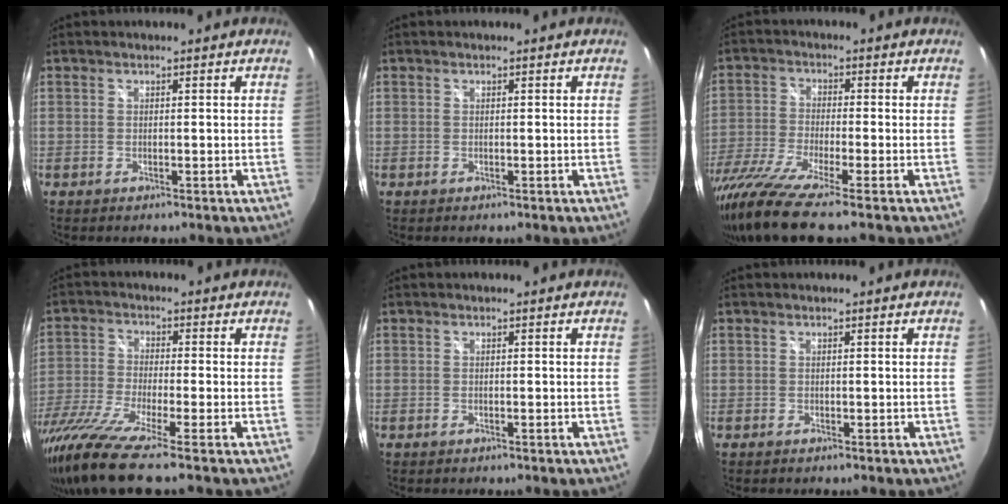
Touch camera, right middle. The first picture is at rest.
{"total": 0.0}
{"total": 11.6, "force": [-9.3, -0.4, 6.9], "torque": [-0.157, -0.038, -0.180]}
{"total": 12.8, "force": [-10.0, -0.4, 8.0], "torque": [-0.179, -0.043, -0.193]}
{"total": 0.0}
{"total": 0.0}